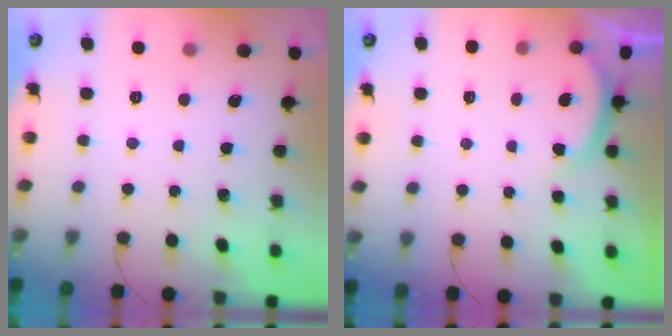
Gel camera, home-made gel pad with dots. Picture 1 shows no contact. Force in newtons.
{"total": 2.8, "press": 2.8, "slide": 0.6}